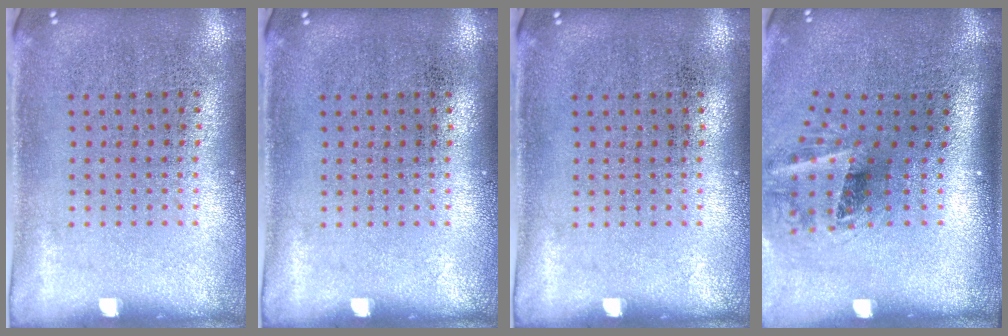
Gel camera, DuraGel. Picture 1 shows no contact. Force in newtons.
{"total": 0.0}
{"total": 0.0}
{"total": 1.9, "press": 1.2, "slide": 1.4}